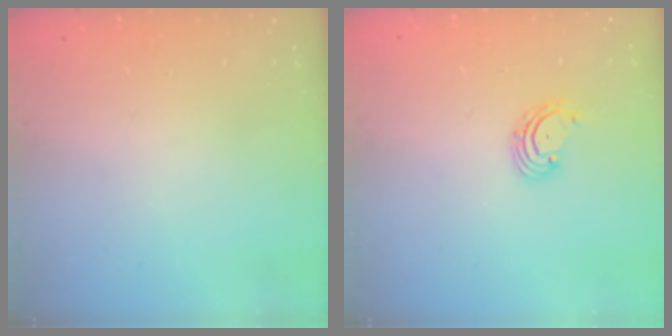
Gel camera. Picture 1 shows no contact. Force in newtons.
{"total": 2.6, "press": 2.5, "slide": 0.6}